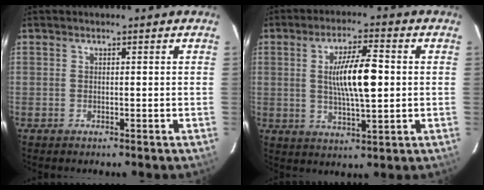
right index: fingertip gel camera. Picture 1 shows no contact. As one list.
[{"total": 9.7, "force": [0.8, 1.5, 9.5], "torque": [-0.171, 0.004, 0.015]}]